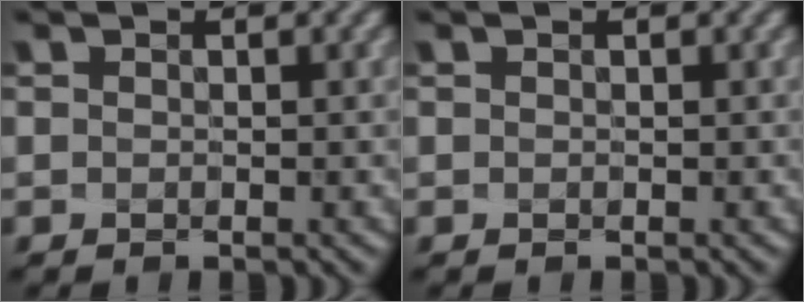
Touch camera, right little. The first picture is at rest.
{"total": 0.0}